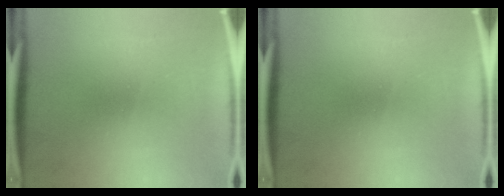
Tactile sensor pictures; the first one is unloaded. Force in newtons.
{"total": 0.0}